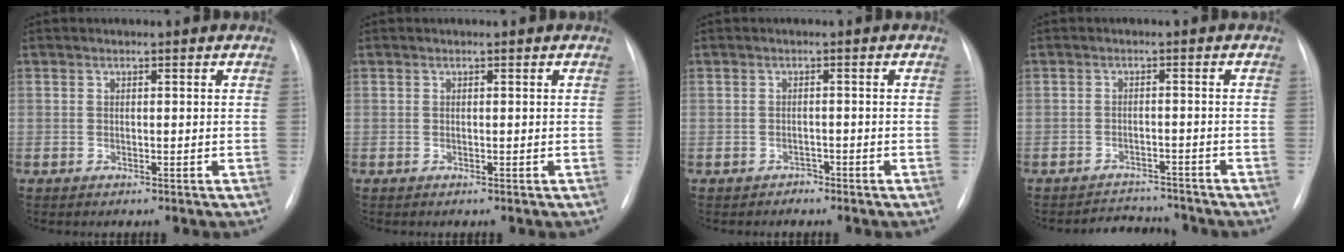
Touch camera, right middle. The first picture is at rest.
{"total": 0.0}
{"total": 1.1, "force": [-0.9, 0.6, -0.1], "torque": [0.001, 0.002, -0.018]}
{"total": 5.1, "force": [-5.0, 1.0, -0.1], "torque": [0.001, 0.008, -0.073]}